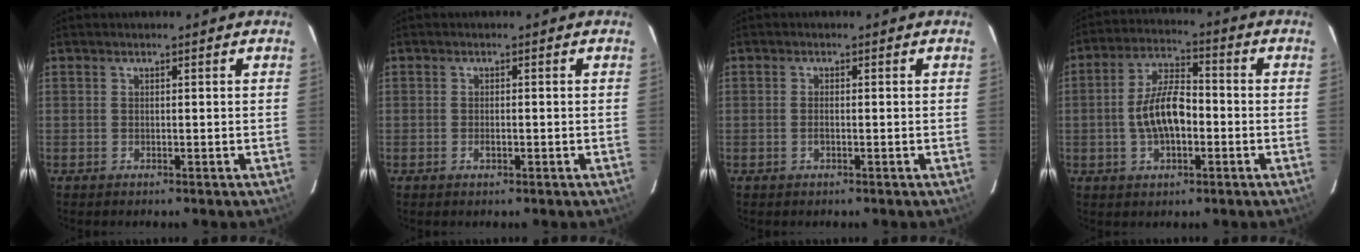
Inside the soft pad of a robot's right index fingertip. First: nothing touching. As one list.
[{"total": 1.5, "force": [-0.5, 0.8, 1.1], "torque": [-0.019, 0.001, -0.009]}, {"total": 1.4, "force": [-0.4, 0.5, 1.2], "torque": [-0.024, 0.000, -0.007]}, {"total": 9.9, "force": [-1.7, 4.6, 8.6], "torque": [-0.168, 0.012, -0.028]}]